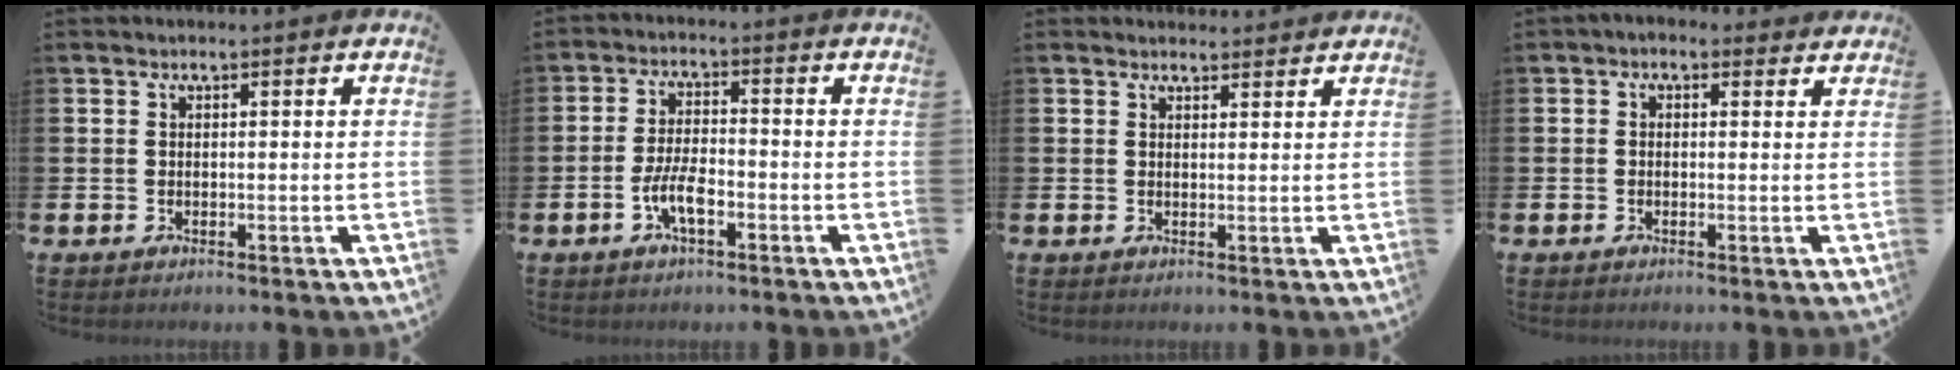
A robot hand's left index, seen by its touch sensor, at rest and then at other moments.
{"total": 4.7, "force": [-1.7, 1.7, 4.1], "torque": [-0.092, 0.002, -0.037]}
{"total": 1.7, "force": [1.6, 0.4, -0.1], "torque": [0.008, -0.008, 0.028]}
{"total": 0.9, "force": [0.2, 0.7, 0.5], "torque": [-0.008, 0.004, 0.001]}